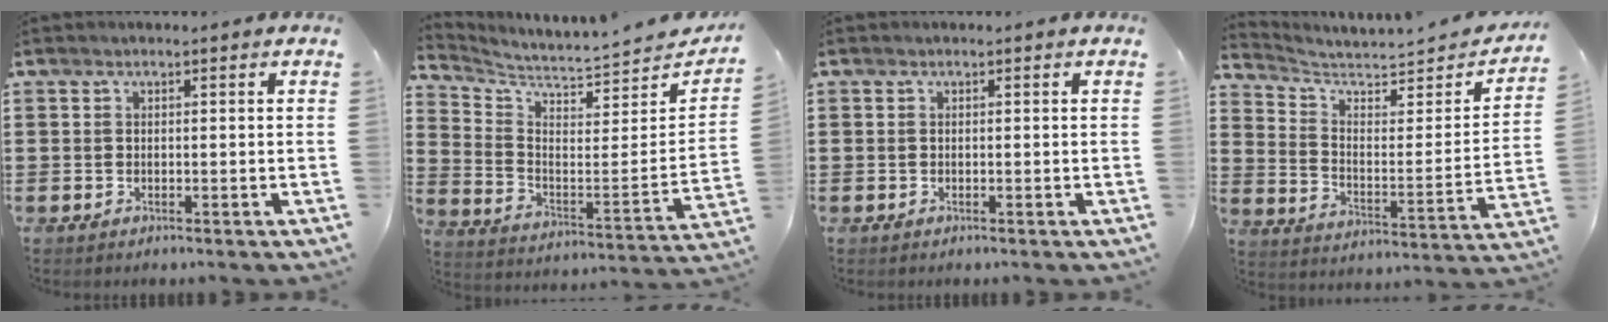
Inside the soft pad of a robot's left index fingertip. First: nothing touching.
{"total": 4.4, "force": [4.3, 0.0, 1.1], "torque": [-0.048, -0.057, 0.068]}
{"total": 0.0}
{"total": 4.6, "force": [4.2, 1.1, 1.6], "torque": [-0.056, -0.035, 0.068]}